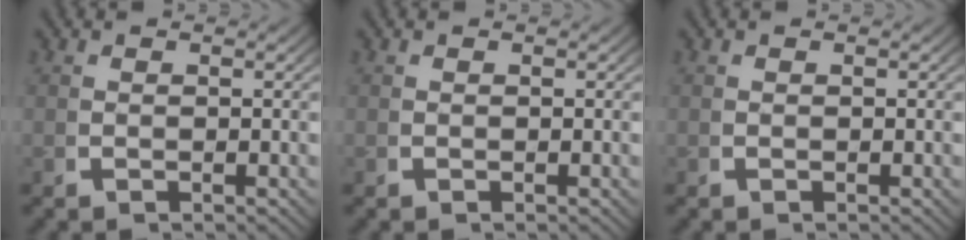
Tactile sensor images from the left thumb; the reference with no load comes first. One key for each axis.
{"total": 0.0}
{"total": 0.0}